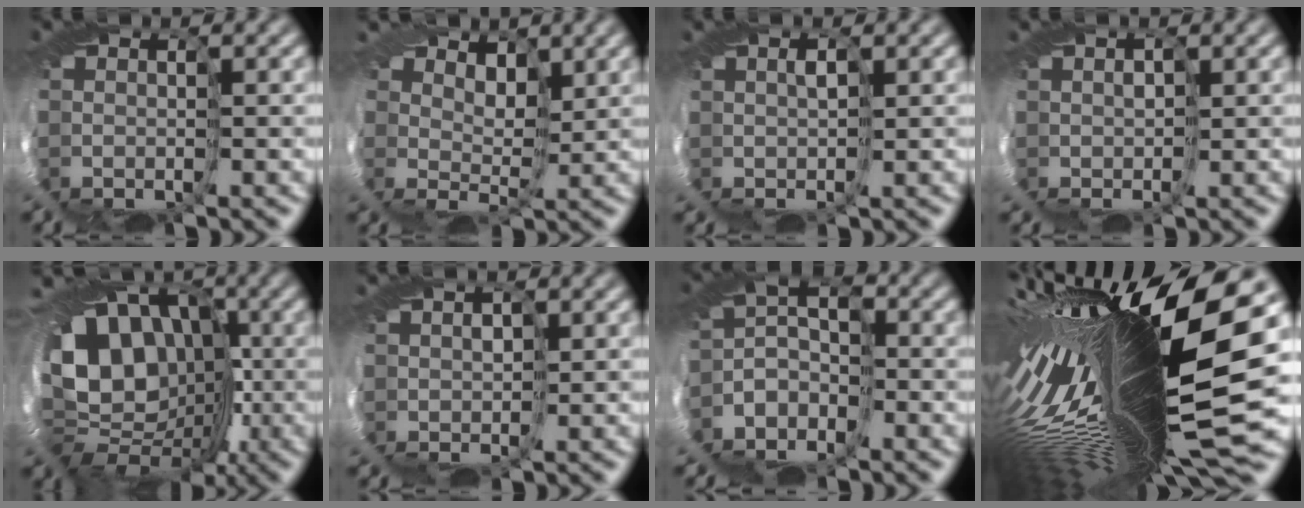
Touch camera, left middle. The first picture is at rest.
{"total": 3.0, "force": [2.9, -0.6, -0.4], "torque": [0.020, 0.007, 0.008]}
{"total": 2.3, "force": [0.7, -1.9, -1.0], "torque": [0.023, 0.009, -0.003]}
{"total": 1.5, "force": [0.7, -0.9, -0.9], "torque": [0.021, 0.018, 0.004]}
{"total": 13.4, "force": [1.1, 10.7, 8.0], "torque": [-0.094, 0.018, -0.039]}
{"total": 1.2, "force": [0.8, -0.6, -0.8], "torque": [0.024, 0.019, 0.002]}
{"total": 3.5, "force": [-3.3, 0.8, 0.8], "torque": [0.002, 0.002, -0.086]}
{"total": 16.9, "force": [-0.4, 2.9, 16.7], "torque": [-0.300, -0.047, -0.013]}